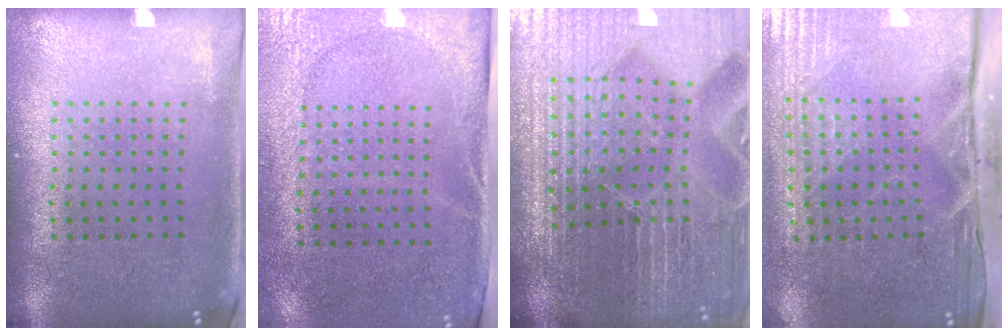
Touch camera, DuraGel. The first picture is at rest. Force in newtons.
{"total": 2.8, "press": 2.3, "slide": 1.6}
{"total": 5.7, "press": 5.3, "slide": 2.2}
{"total": 4.7, "press": 4.0, "slide": 2.5}